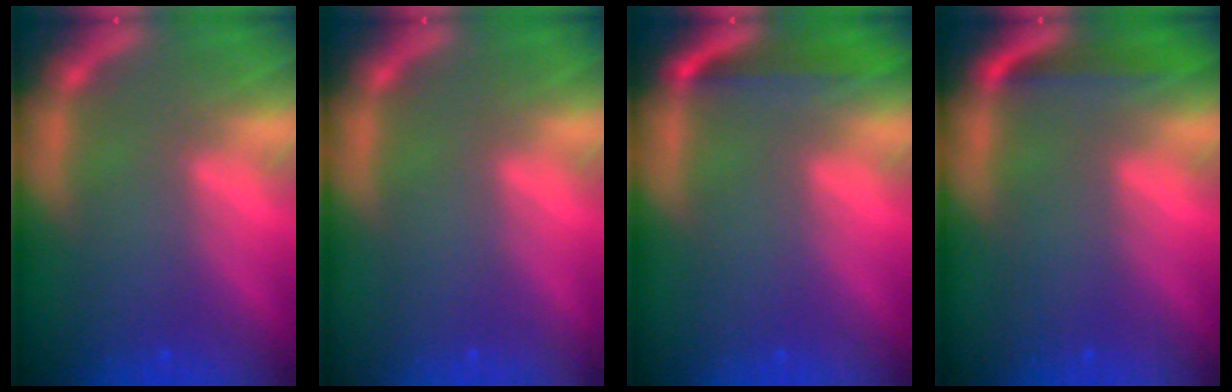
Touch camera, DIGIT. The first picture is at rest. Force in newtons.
{"total": 0.0}
{"total": 3.0}
{"total": 2.5}